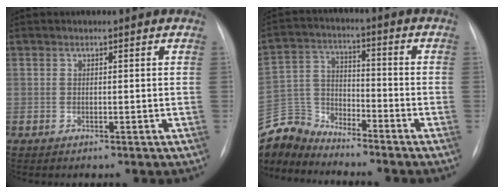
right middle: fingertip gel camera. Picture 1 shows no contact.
{"total": 8.8, "force": [-8.8, 1.1, -0.1], "torque": [-0.009, 0.013, -0.176]}